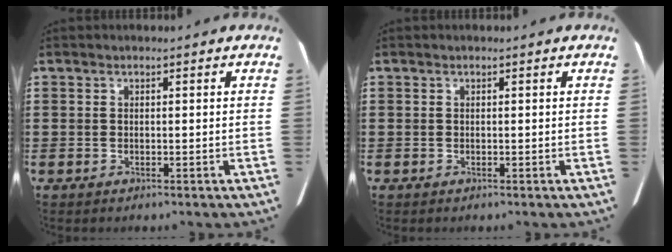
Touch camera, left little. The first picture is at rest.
{"total": 0.0}